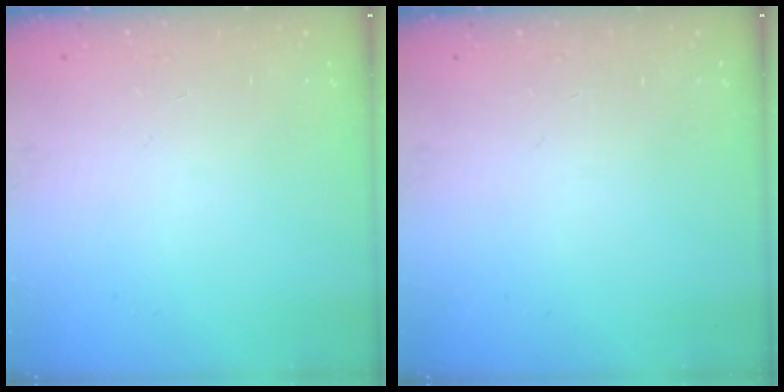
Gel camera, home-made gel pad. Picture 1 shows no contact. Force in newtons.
{"total": 0.0}